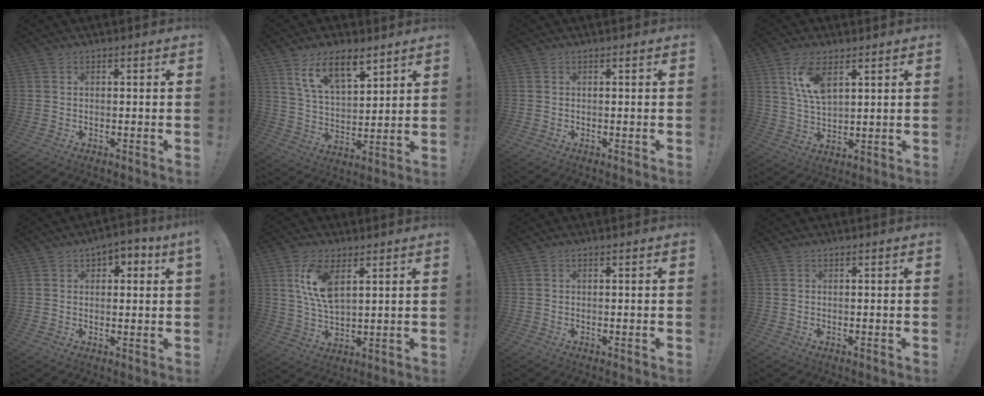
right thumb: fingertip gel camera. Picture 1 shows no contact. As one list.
[{"total": 12.7, "force": [8.3, 5.4, 7.9], "torque": [-0.137, -0.039, 0.154]}, {"total": 0.0}, {"total": 9.5, "force": [4.9, 4.5, 6.8], "torque": [-0.131, -0.014, 0.089]}, {"total": 3.3, "force": [1.0, 1.8, 2.6], "torque": [-0.030, 0.003, 0.014]}, {"total": 10.5, "force": [5.0, 4.6, 8.0], "torque": [-0.167, -0.021, 0.086]}, {"total": 0.0}, {"total": 0.0}]